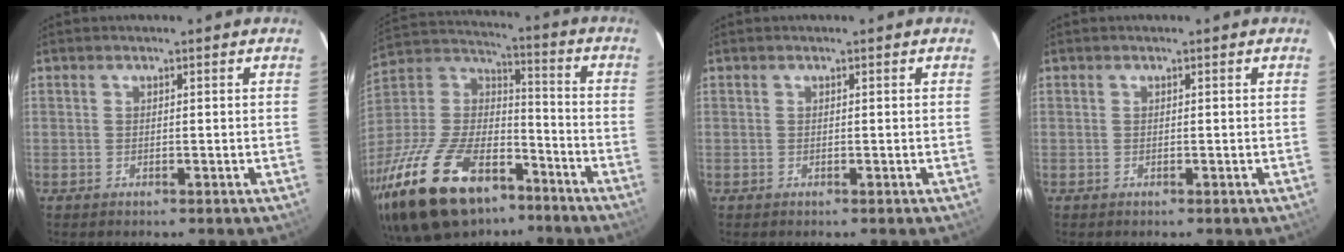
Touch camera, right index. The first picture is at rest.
{"total": 33.2, "force": [-20.7, 16.8, 19.9], "torque": [-0.432, -0.015, -0.334]}
{"total": 0.0}
{"total": 0.0}